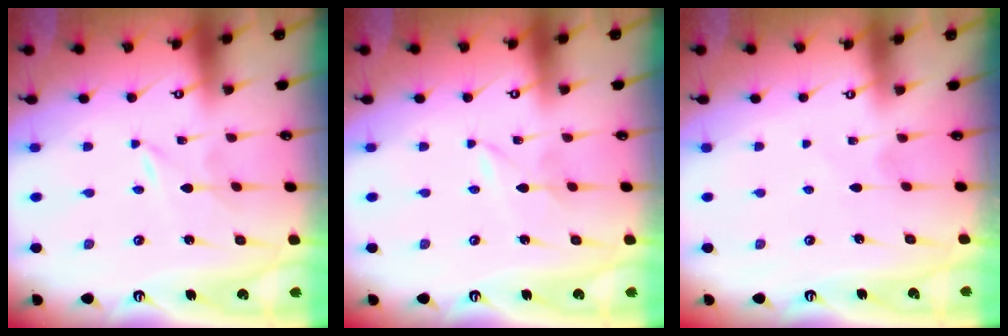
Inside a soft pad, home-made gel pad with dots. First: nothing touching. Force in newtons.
{"total": 1.2, "press": 1.2, "slide": 0.1}
{"total": 1.7, "press": 1.7, "slide": 0.2}